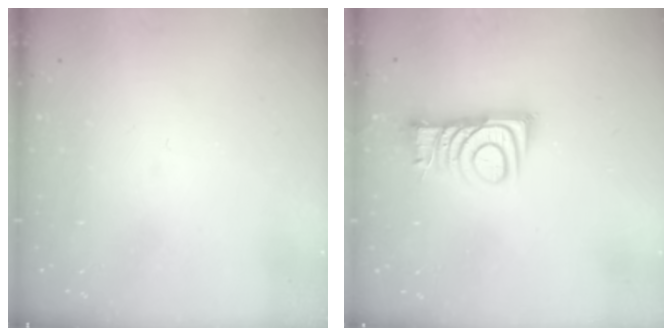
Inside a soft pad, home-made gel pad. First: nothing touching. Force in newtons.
{"total": 9.6, "press": 9.6, "slide": 0.2}